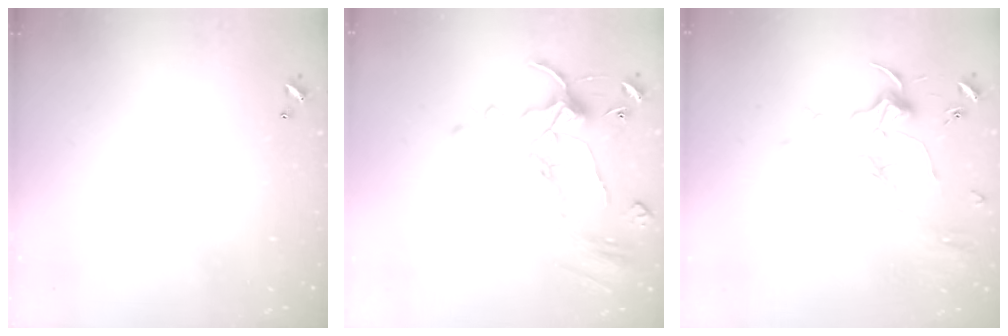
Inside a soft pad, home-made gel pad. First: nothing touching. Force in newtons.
{"total": 2.5, "press": 2.2, "slide": 1.2}
{"total": 1.8, "press": 1.7, "slide": 0.7}